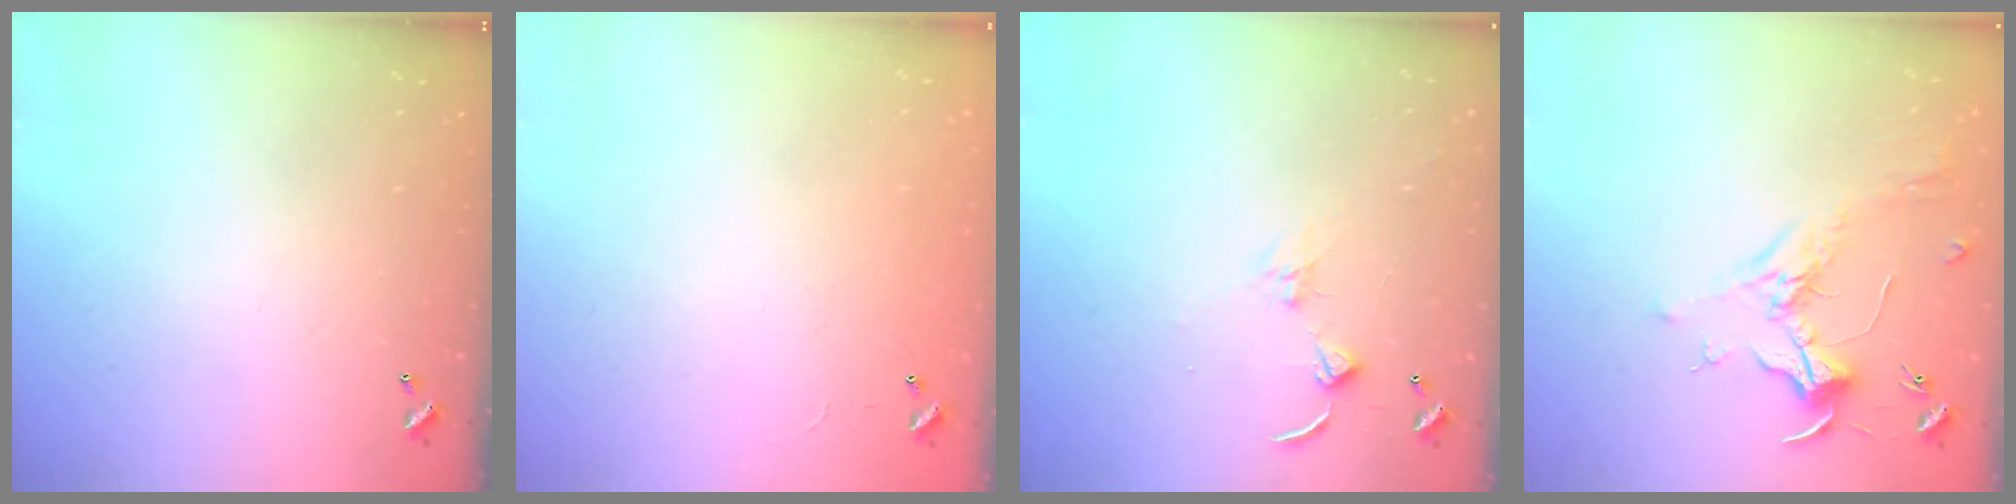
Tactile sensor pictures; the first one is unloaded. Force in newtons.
{"total": 7.2, "press": 7.2, "slide": 0.5}
{"total": 1.4, "press": 1.3, "slide": 0.3}
{"total": 1.8, "press": 1.6, "slide": 0.9}